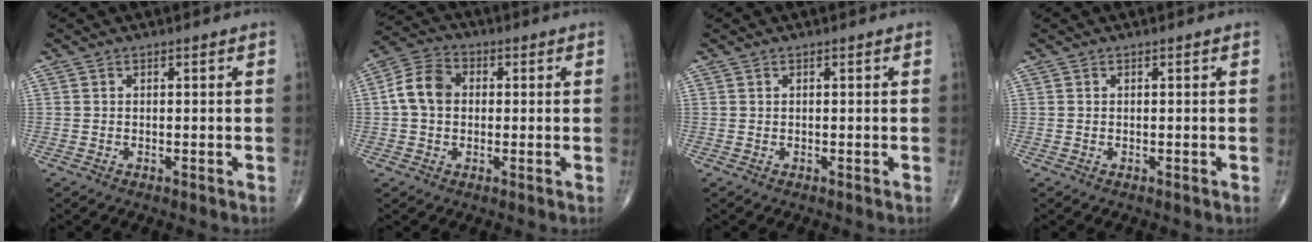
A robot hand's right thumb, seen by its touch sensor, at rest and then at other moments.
{"total": 7.7, "force": [0.3, 5.9, 5.0], "torque": [-0.089, 0.023, -0.004]}
{"total": 0.0}
{"total": 0.0}